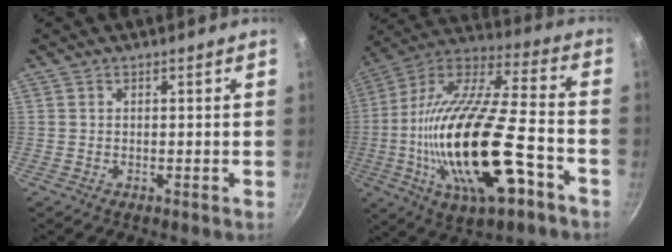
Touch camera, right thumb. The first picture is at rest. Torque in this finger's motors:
{"motor_torque": [1.00, 1.28, 2.77, 0.00, 0.92]}